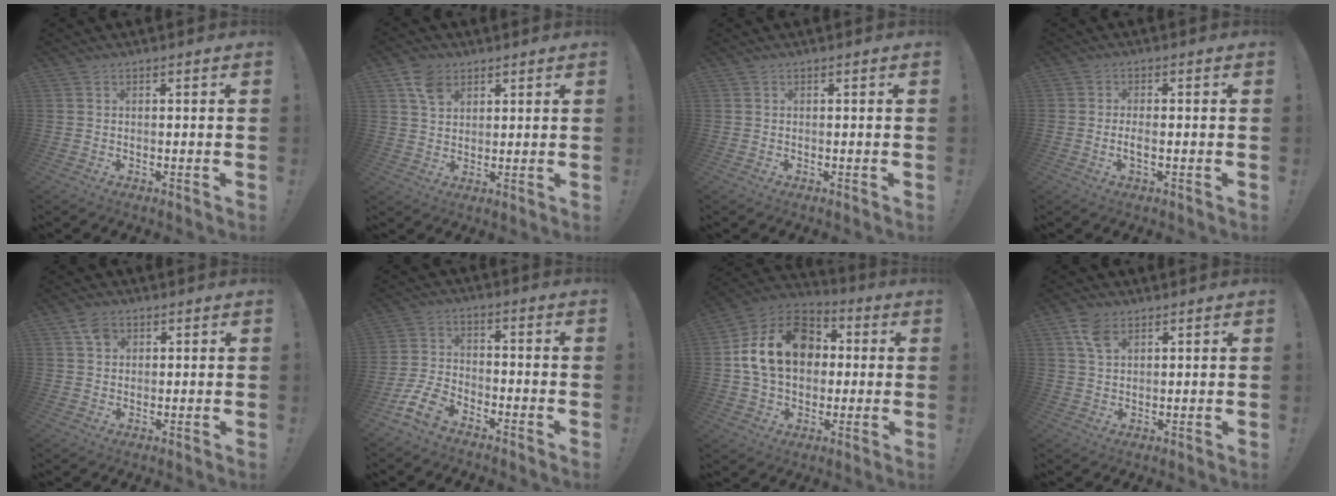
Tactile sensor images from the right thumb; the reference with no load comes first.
{"total": 6.9, "force": [4.0, 4.6, 3.1], "torque": [-0.051, -0.012, 0.078]}
{"total": 0.0}
{"total": 2.8, "force": [-1.0, 0.6, 2.5], "torque": [-0.051, 0.000, -0.020]}
{"total": 4.0, "force": [2.2, 3.0, 1.5], "torque": [-0.014, -0.007, 0.038]}
{"total": 9.0, "force": [-6.4, 4.5, 4.4], "torque": [-0.102, 0.028, -0.121]}
{"total": 19.6, "force": [3.7, 14.7, 12.3], "torque": [-0.193, 0.008, 0.074]}
{"total": 6.3, "force": [3.5, 3.5, 3.9], "torque": [-0.067, -0.011, 0.068]}